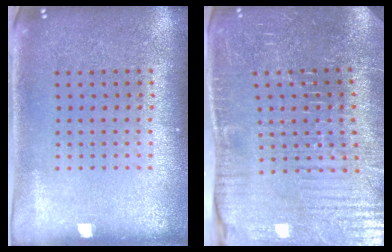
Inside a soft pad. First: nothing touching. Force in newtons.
{"total": 4.3, "press": 4.3, "slide": 0.3}